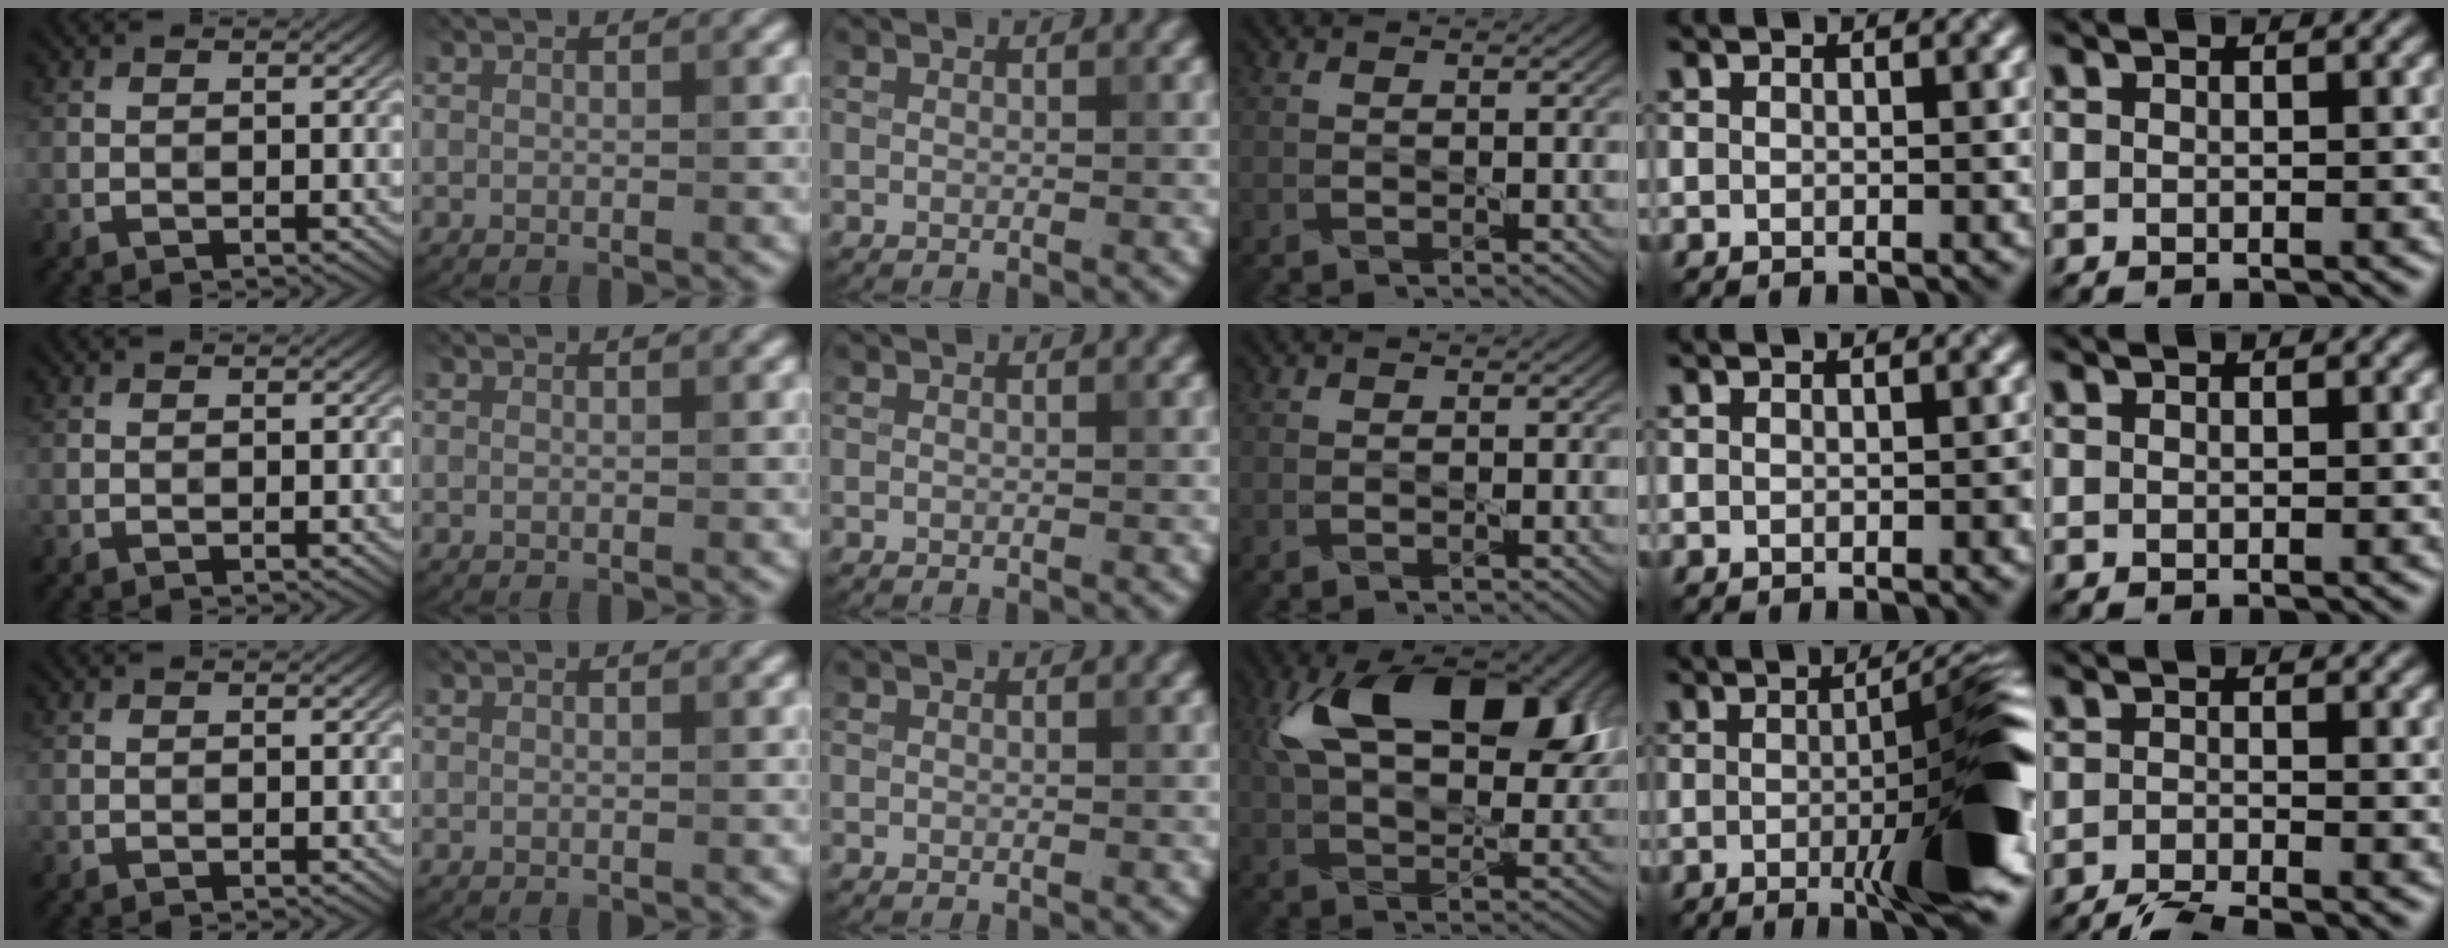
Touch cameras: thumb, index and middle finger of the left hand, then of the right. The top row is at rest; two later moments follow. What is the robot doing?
{"motion": "squeeze", "object": "paper clamp"}